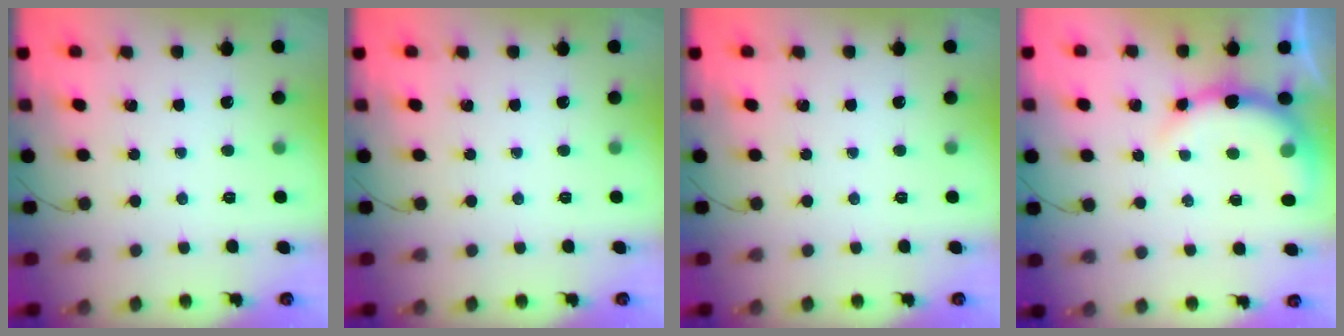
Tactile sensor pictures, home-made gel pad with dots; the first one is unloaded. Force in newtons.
{"total": 0.0}
{"total": 0.0}
{"total": 8.8, "press": 8.6, "slide": 1.9}